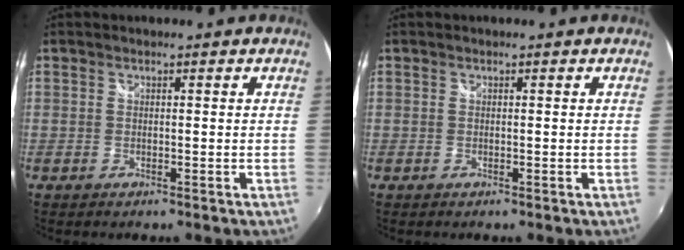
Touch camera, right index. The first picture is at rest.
{"total": 0.0}